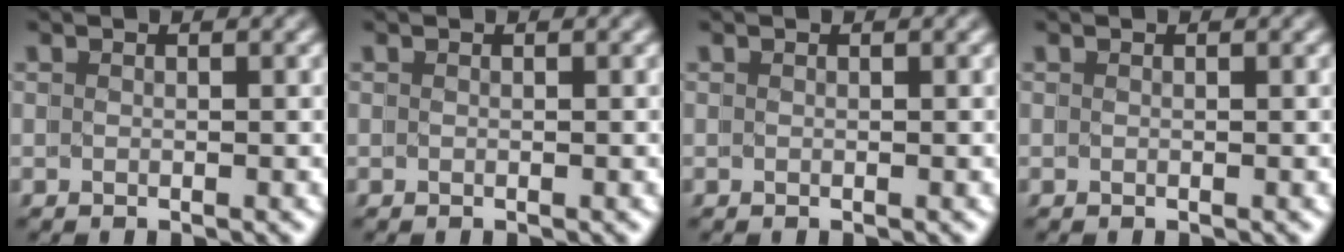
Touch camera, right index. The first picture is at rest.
{"total": 0.0}
{"total": 0.0}
{"total": 0.0}